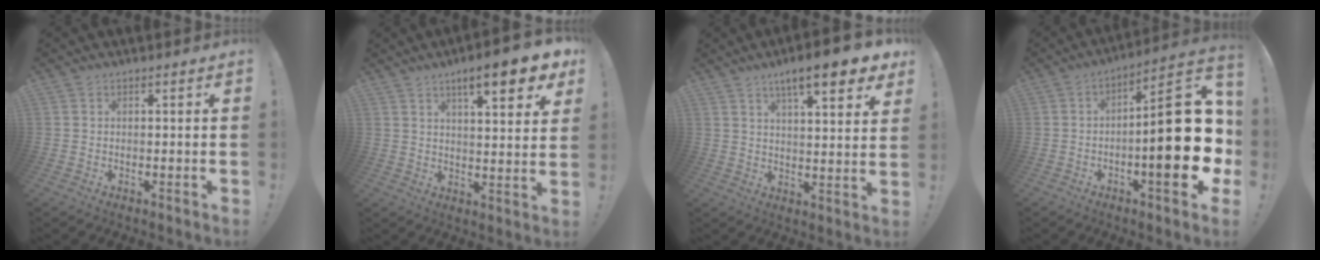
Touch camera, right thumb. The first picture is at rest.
{"total": 11.5, "force": [6.7, 2.1, 9.1], "torque": [-0.125, -0.038, 0.103]}
{"total": 11.8, "force": [7.5, 2.0, 8.9], "torque": [-0.134, -0.043, 0.119]}
{"total": 23.8, "force": [-2.7, 7.3, 22.5], "torque": [-0.308, 0.015, -0.039]}